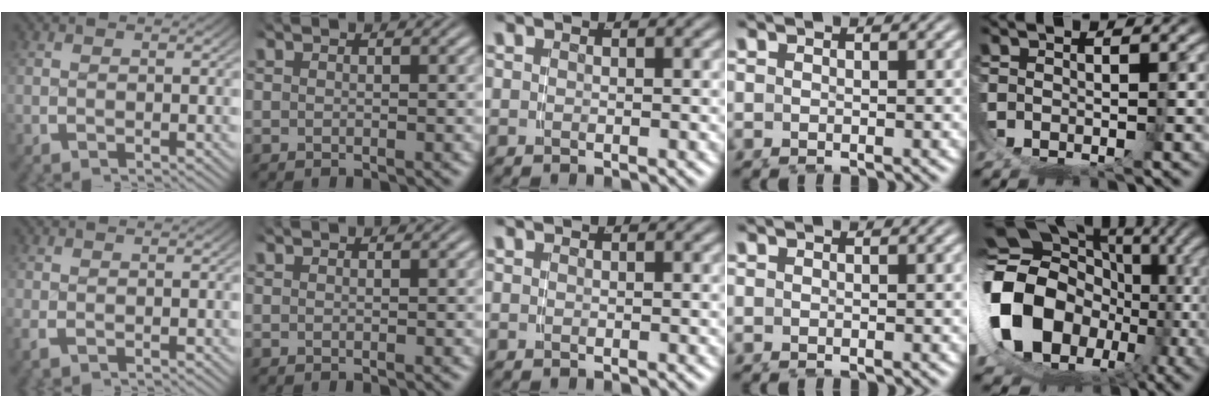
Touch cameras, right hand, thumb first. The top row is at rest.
{"thumb": {"total": 0.8, "force": [-0.2, 0.5, 0.5], "torque": [-0.012, -0.002, -0.002]}, "little": {"total": 16.4, "force": [0.0, 13.1, 10.0], "torque": [-0.216, -0.032, 0.004]}}